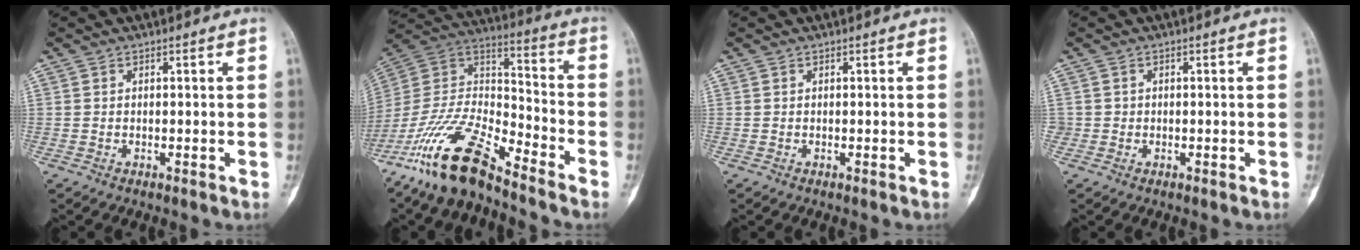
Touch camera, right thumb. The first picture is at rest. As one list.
[{"total": 17.7, "force": [-13.4, 4.7, 10.6], "torque": [-0.202, 0.075, -0.259]}, {"total": 0.0}, {"total": 1.0, "force": [-0.1, 1.0, 0.0], "torque": [0.008, 0.006, -0.004]}]